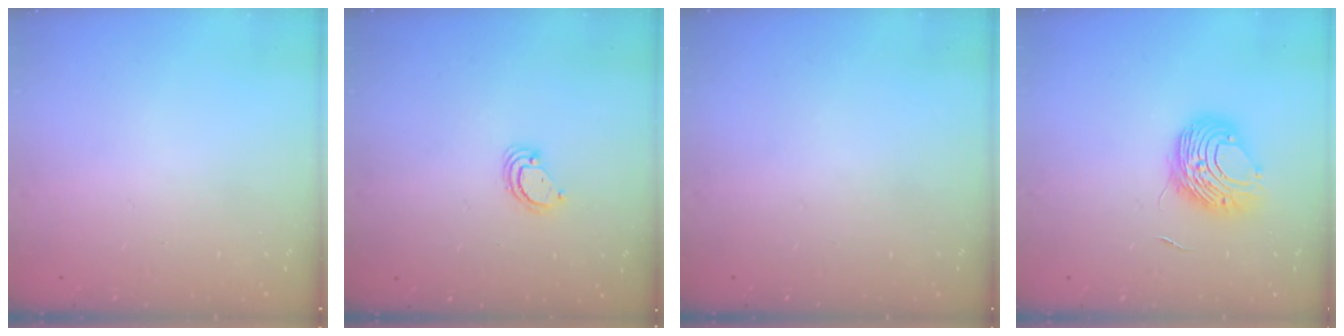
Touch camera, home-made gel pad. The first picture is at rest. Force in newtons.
{"total": 3.8, "press": 3.8, "slide": 0.3}
{"total": 0.0}
{"total": 8.5, "press": 8.5, "slide": 0.2}